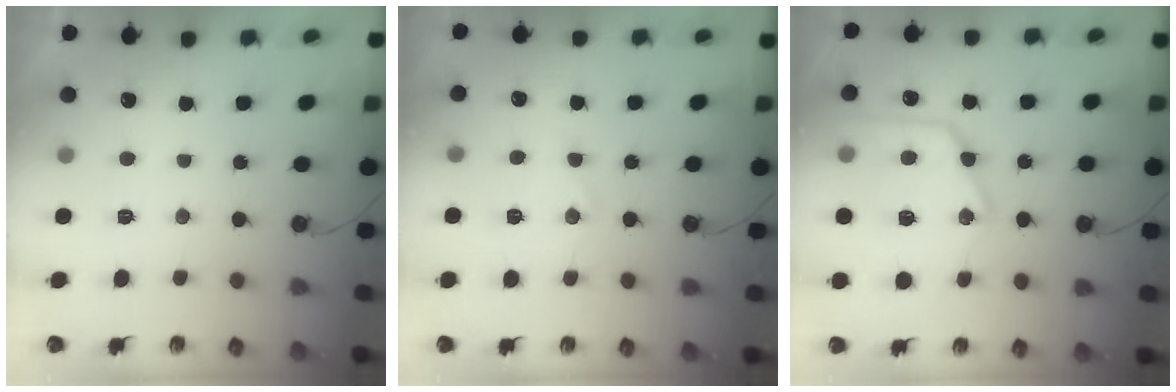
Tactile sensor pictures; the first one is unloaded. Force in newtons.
{"total": 7.3, "press": 7.3, "slide": 0.6}
{"total": 20.2, "press": 20.1, "slide": 1.9}